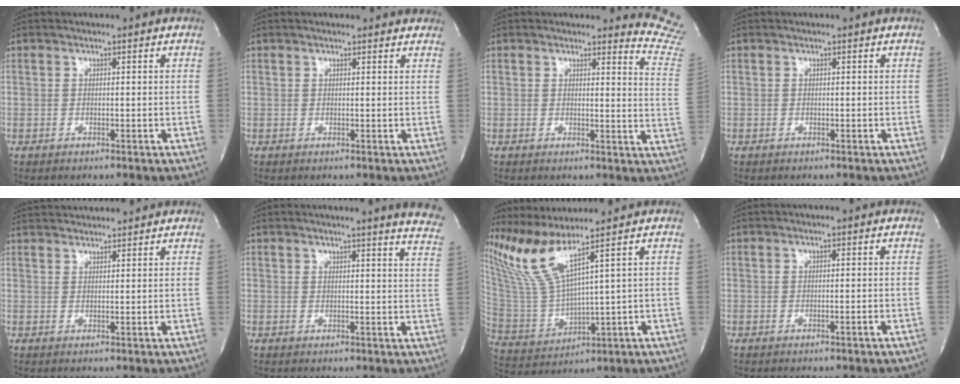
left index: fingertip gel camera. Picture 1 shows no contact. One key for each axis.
{"total": 4.4, "fx": 4.1, "fy": 1.2, "fz": 1.1, "tx": -0.011, "ty": 0.010, "tz": 0.033}
{"total": 8.9, "fx": 8.9, "fy": -0.5, "fz": -0.6, "tx": 0.021, "ty": -0.129, "tz": 0.059}
{"total": 0.0}
{"total": 7.3, "fx": 7.1, "fy": 0.5, "fz": 1.7, "tx": -0.033, "ty": 0.037, "tz": 0.103}
{"total": 10.6, "fx": 9.5, "fy": -0.5, "fz": 4.7, "tx": -0.048, "ty": -0.058, "tz": 0.080}
{"total": 8.2, "fx": 6.1, "fy": -1.8, "fz": 5.2, "tx": -0.128, "ty": -0.006, "tz": 0.142}
{"total": 1.2, "fx": -0.8, "fy": -0.3, "fz": 0.9, "tx": -0.017, "ty": 0.000, "tz": -0.005}